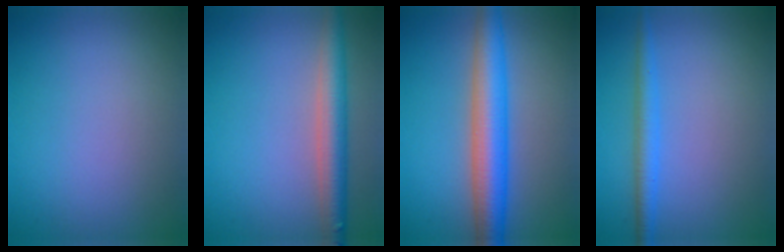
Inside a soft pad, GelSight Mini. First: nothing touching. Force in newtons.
{"total": 4.3, "press": 4.3, "slide": 0.2}
{"total": 6.4, "press": 6.4, "slide": 0.0}
{"total": 2.4, "press": 2.4, "slide": 0.2}